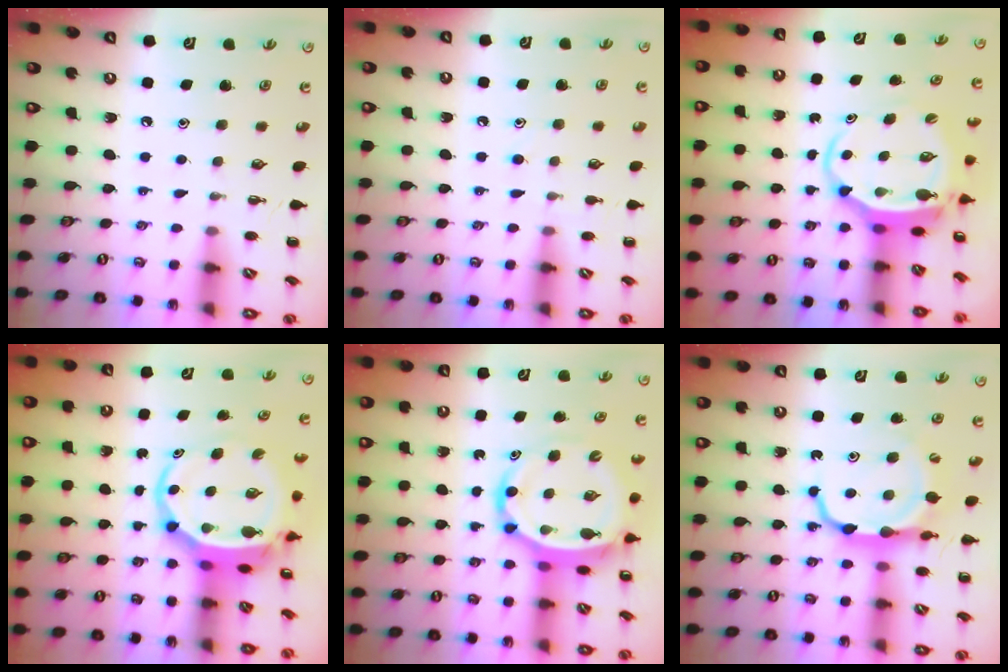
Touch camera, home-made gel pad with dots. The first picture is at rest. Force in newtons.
{"total": 6.3, "press": 6.0, "slide": 1.9}
{"total": 6.7, "press": 6.5, "slide": 1.6}
{"total": 6.9, "press": 6.6, "slide": 2.0}
{"total": 8.4, "press": 8.1, "slide": 2.4}
{"total": 8.8, "press": 8.7, "slide": 1.3}